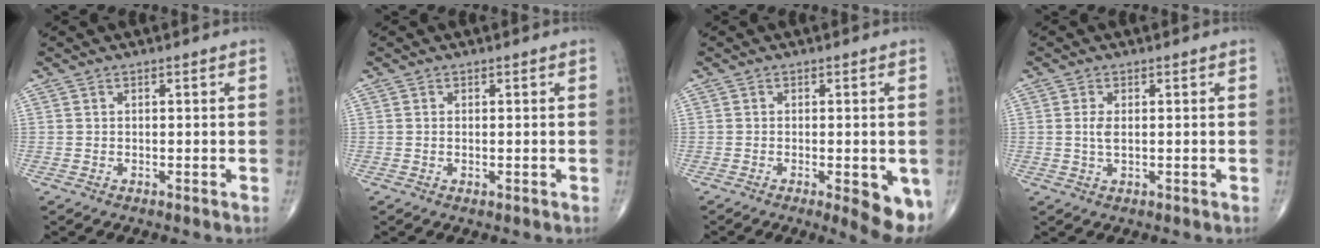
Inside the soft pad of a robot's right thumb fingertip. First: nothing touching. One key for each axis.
{"total": 0.7, "fx": -0.1, "fy": 0.3, "fz": 0.6, "tx": -0.013, "ty": -0.004, "tz": 0.000}
{"total": 8.1, "fx": -2.5, "fy": 2.6, "fz": 7.3, "tx": -0.085, "ty": -0.015, "tz": -0.029}
{"total": 2.3, "fx": 0.2, "fy": 1.0, "fz": 2.0, "tx": -0.046, "ty": -0.003, "tz": 0.005}